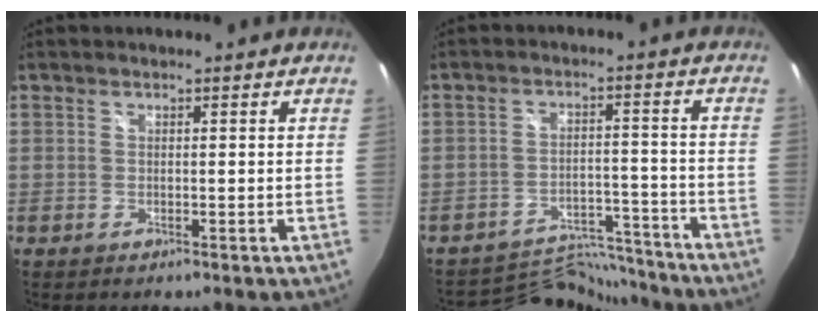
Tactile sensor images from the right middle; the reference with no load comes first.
{"total": 10.4, "force": [-10.4, 0.9, -0.1], "torque": [-0.012, 0.021, -0.160]}